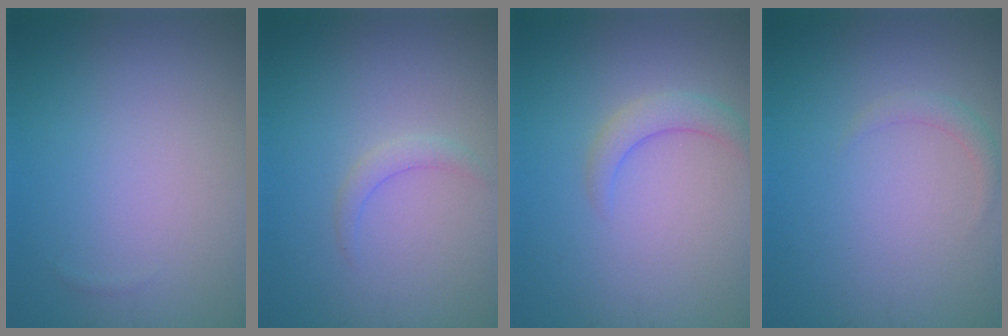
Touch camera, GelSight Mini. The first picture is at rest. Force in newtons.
{"total": 1.2, "press": 1.2, "slide": 0.1}
{"total": 2.1, "press": 2.0, "slide": 0.3}
{"total": 1.0, "press": 1.0, "slide": 0.1}